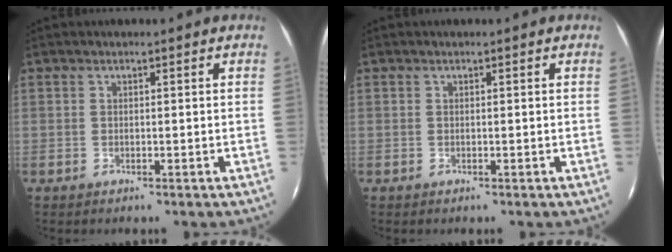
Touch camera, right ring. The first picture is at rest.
{"total": 0.0}